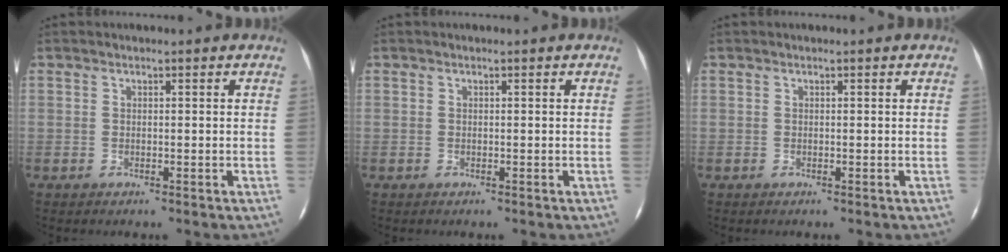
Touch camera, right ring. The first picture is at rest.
{"total": 0.0}
{"total": 0.0}